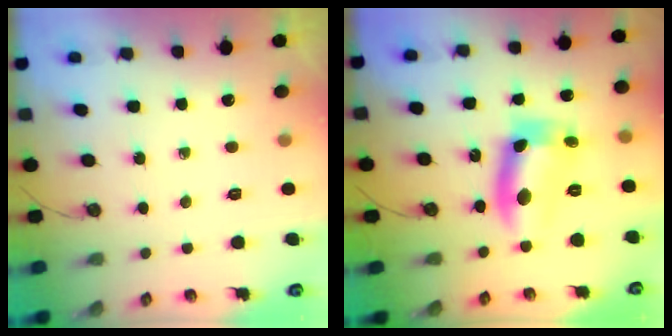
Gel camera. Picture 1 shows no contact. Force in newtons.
{"total": 12.9, "press": 12.8, "slide": 1.0}